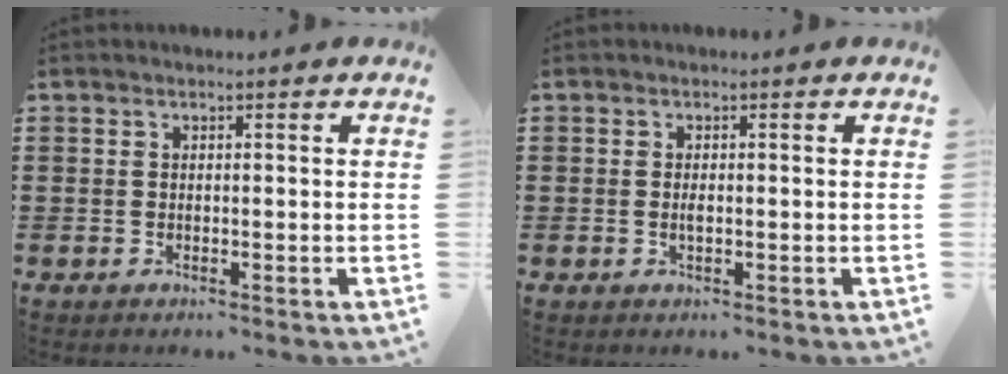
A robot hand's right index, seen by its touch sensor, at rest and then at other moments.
{"total": 1.1, "force": [-0.1, 0.4, 1.0], "torque": [-0.020, 0.000, -0.002]}